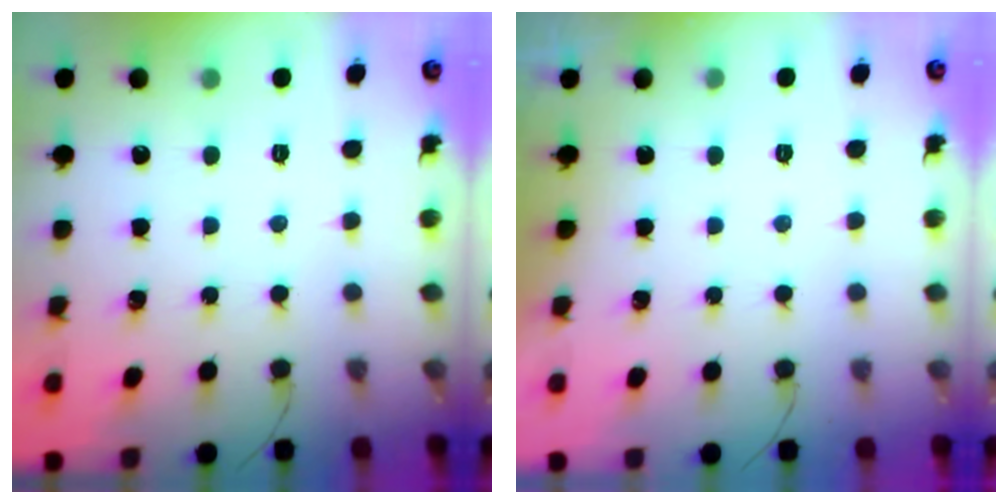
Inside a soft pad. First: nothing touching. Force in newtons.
{"total": 0.0}